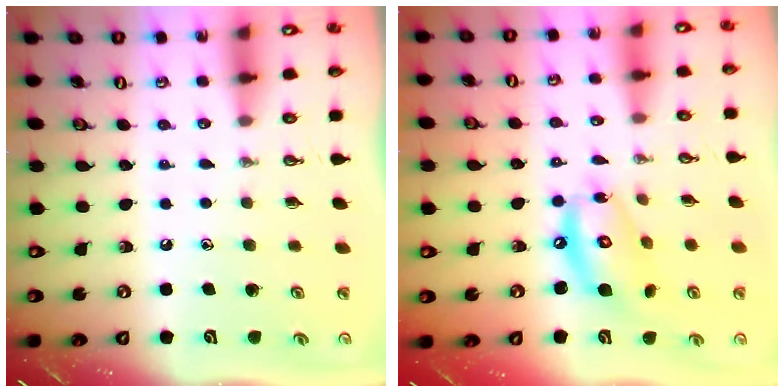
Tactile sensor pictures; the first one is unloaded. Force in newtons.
{"total": 13.5, "press": 13.4, "slide": 1.3}